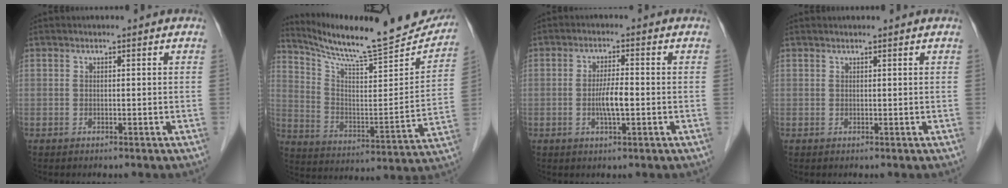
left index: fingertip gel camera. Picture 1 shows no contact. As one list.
[{"total": 22.7, "force": [21.1, 2.1, 8.1], "torque": [-0.133, -0.061, 0.305]}, {"total": 4.0, "force": [-0.9, 0.6, 3.9], "torque": [-0.076, -0.005, -0.017]}, {"total": 1.1, "force": [1.0, -0.2, 0.4], "torque": [-0.006, 0.010, 0.018]}]